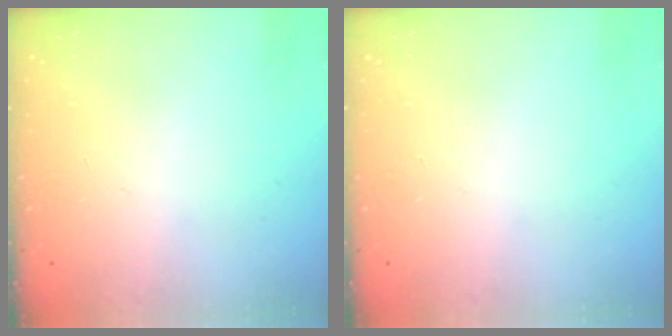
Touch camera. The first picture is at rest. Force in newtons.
{"total": 0.0}